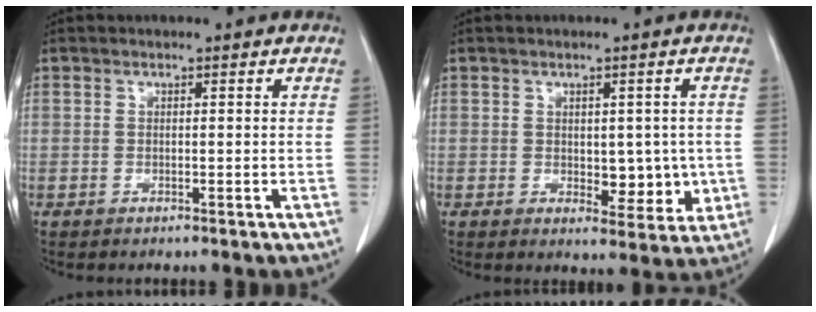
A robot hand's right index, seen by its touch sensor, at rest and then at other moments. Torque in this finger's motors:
{"motor_torque": [0.17, 0.14, 0.12, 0.04]}